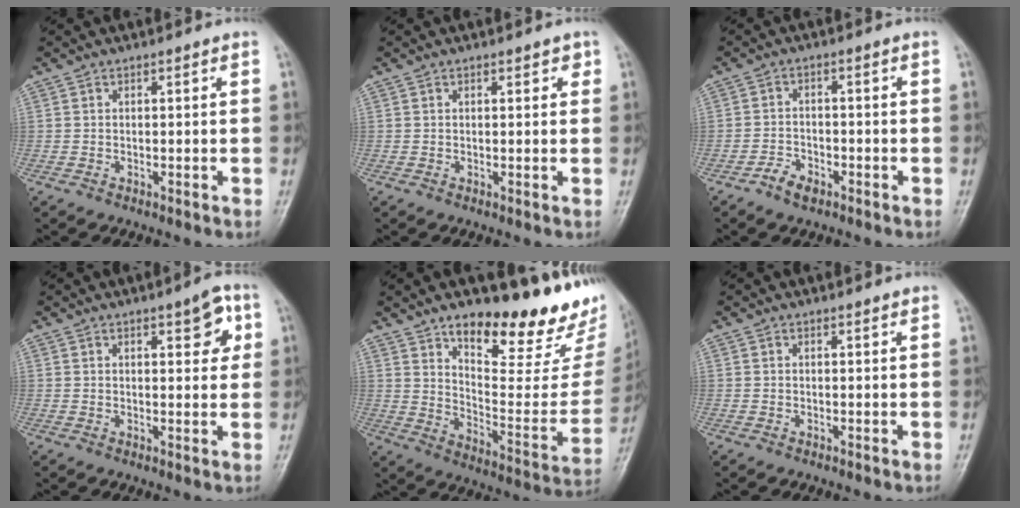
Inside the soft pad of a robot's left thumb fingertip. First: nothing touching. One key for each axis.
{"total": 1.5, "fx": 0.8, "fy": 0.8, "fz": 1.0, "tx": -0.004, "ty": -0.002, "tz": 0.007}
{"total": 3.4, "fx": -2.3, "fy": 1.8, "fz": 1.6, "tx": -0.028, "ty": 0.016, "tz": -0.041}
{"total": 5.9, "fx": 2.5, "fy": 2.3, "fz": 4.8, "tx": -0.042, "ty": -0.007, "tz": 0.028}
{"total": 24.0, "fx": 17.8, "fy": 7.8, "fz": 14.2, "tx": -0.159, "ty": -0.117, "tz": 0.259}
{"total": 0.6, "fx": 0.5, "fy": 0.0, "fz": 0.1, "tx": -0.005, "ty": -0.004, "tz": 0.008}